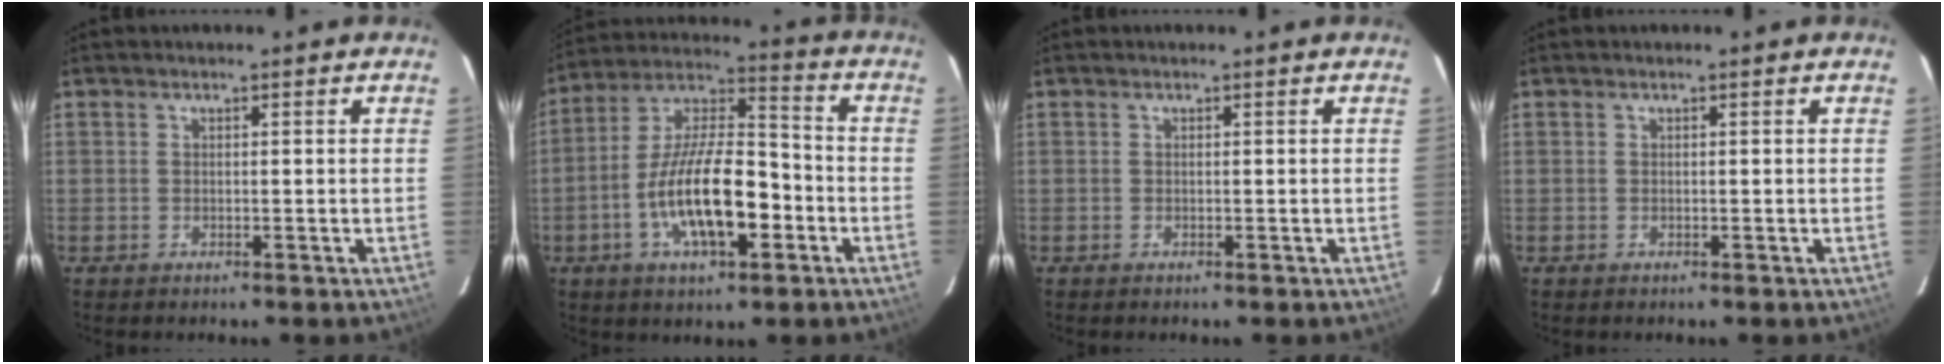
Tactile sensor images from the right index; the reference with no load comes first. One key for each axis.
{"total": 16.6, "fx": -5.3, "fy": 6.0, "fz": 14.5, "tx": -0.275, "ty": 0.003, "tz": -0.095}
{"total": 0.0}
{"total": 0.0}